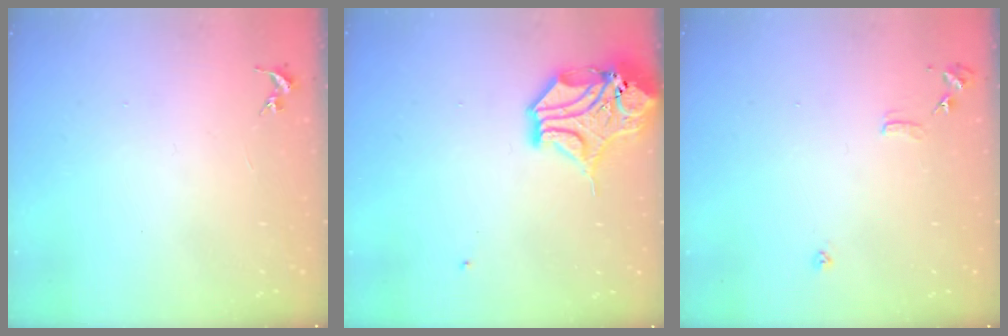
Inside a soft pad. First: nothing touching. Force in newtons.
{"total": 14.3, "press": 14.1, "slide": 2.1}
{"total": 7.4, "press": 7.4, "slide": 0.7}